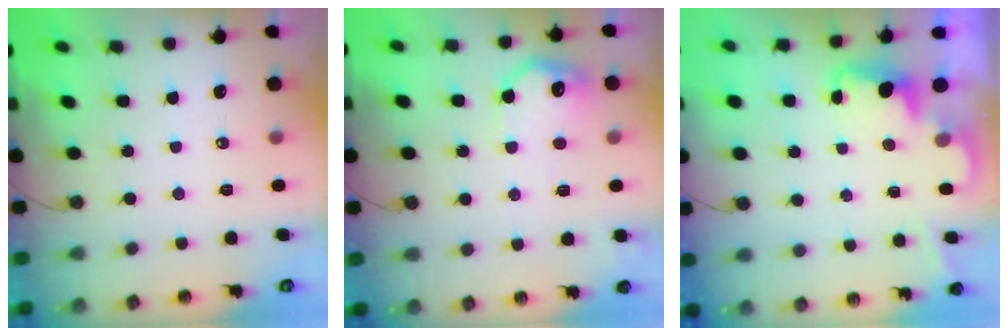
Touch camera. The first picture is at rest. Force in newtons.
{"total": 12.2, "press": 12.2, "slide": 0.4}
{"total": 2.4, "press": 2.3, "slide": 0.5}